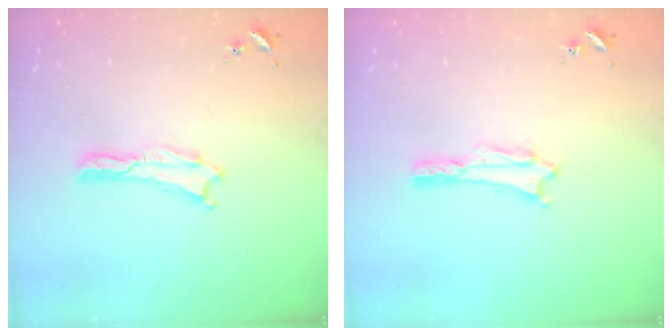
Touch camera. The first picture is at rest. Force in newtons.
{"total": 1.6, "press": 1.6, "slide": 0.2}